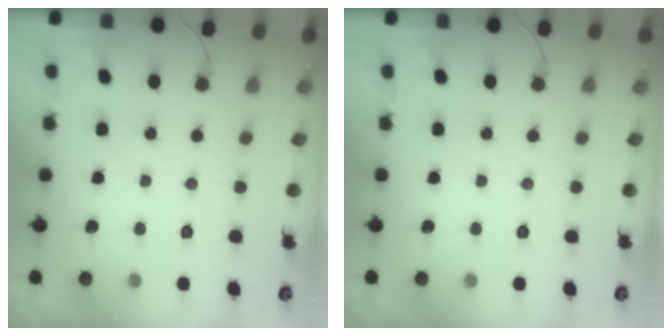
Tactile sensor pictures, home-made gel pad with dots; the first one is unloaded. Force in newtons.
{"total": 0.0}